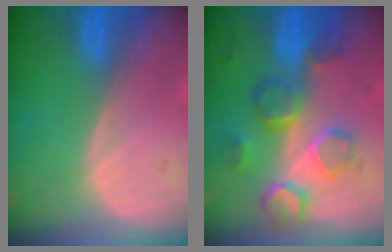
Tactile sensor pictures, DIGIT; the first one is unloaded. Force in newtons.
{"total": 8.4, "press": 7.6, "slide": 3.6}